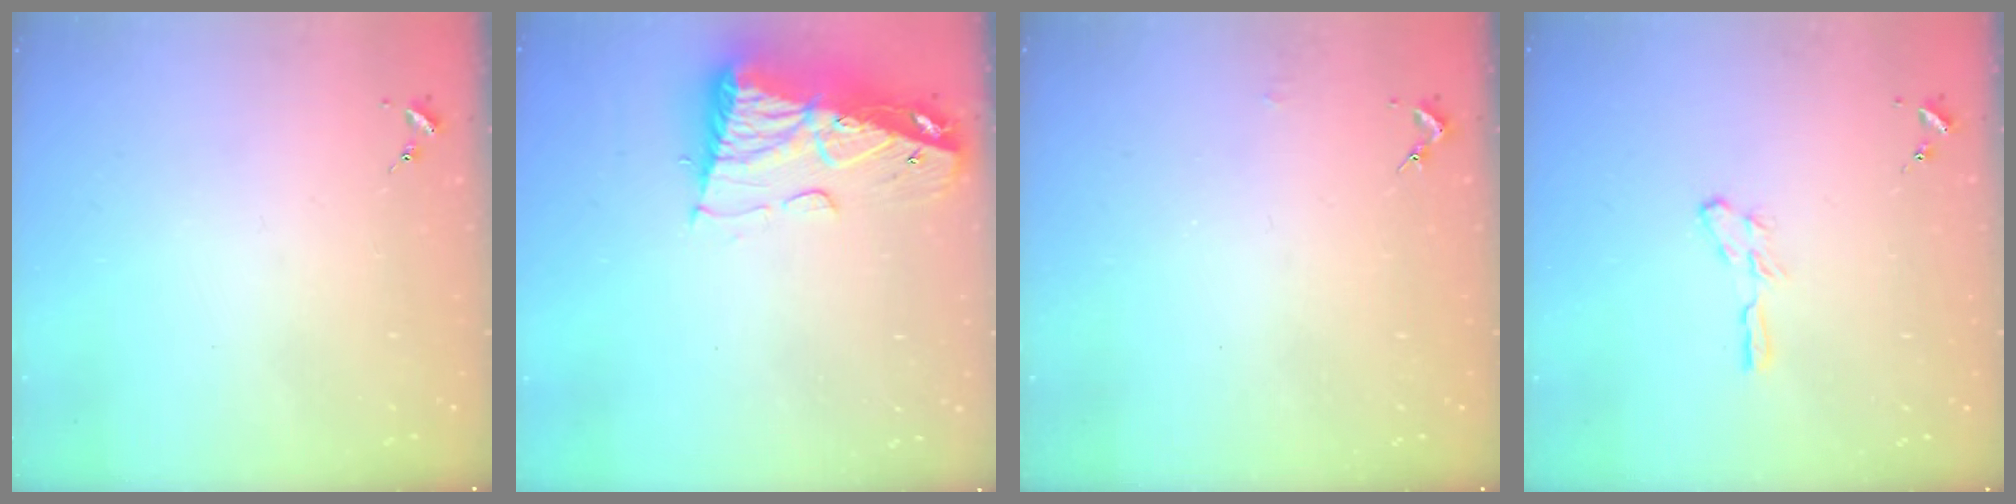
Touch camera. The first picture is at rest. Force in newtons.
{"total": 14.6, "press": 14.6, "slide": 1.6}
{"total": 1.4, "press": 1.4, "slide": 0.1}
{"total": 4.3, "press": 4.3, "slide": 0.5}